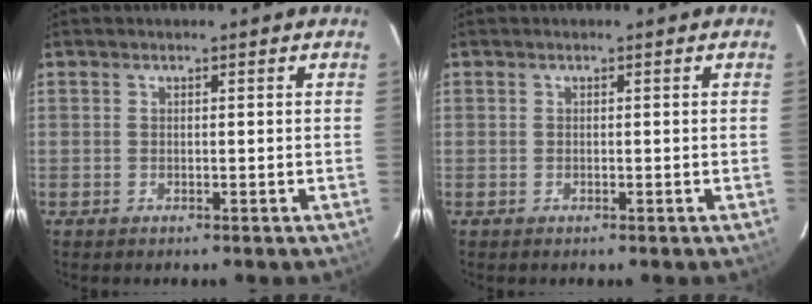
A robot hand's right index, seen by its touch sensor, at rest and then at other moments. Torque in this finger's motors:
{"motor_torque": [0.52, 0.46, 0.01, 0.03]}